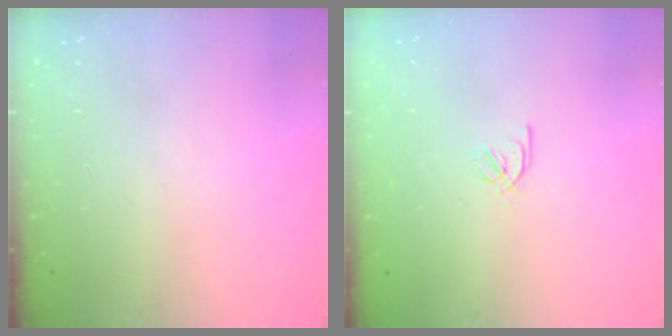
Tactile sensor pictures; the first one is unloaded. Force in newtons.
{"total": 2.1, "press": 2.0, "slide": 0.7}